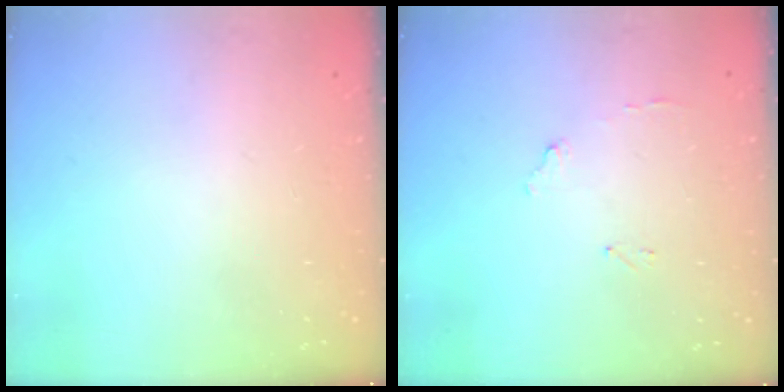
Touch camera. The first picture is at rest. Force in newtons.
{"total": 7.5, "press": 7.5, "slide": 0.5}